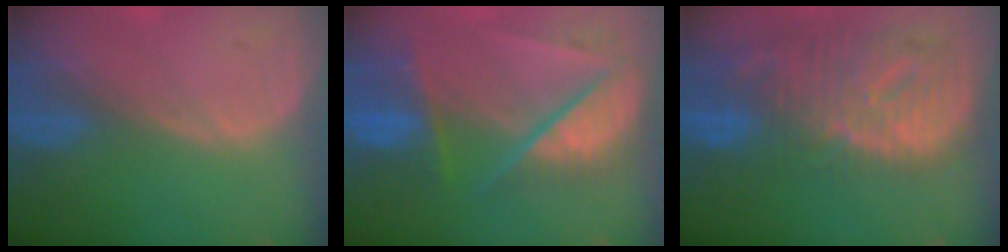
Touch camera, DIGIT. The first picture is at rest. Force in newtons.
{"total": 9.5, "press": 8.2, "slide": 4.7}
{"total": 12.4, "press": 10.7, "slide": 6.3}